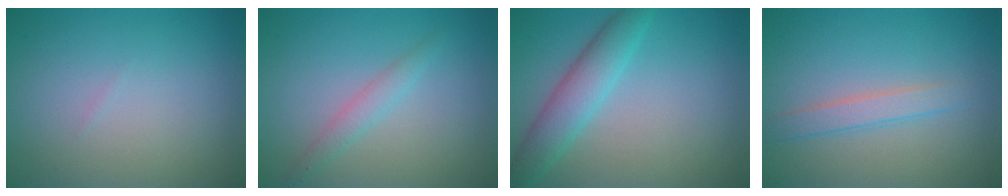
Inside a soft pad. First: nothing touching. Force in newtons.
{"total": 1.6, "press": 1.6, "slide": 0.1}
{"total": 4.1, "press": 4.1, "slide": 0.1}
{"total": 1.9, "press": 1.9, "slide": 0.1}